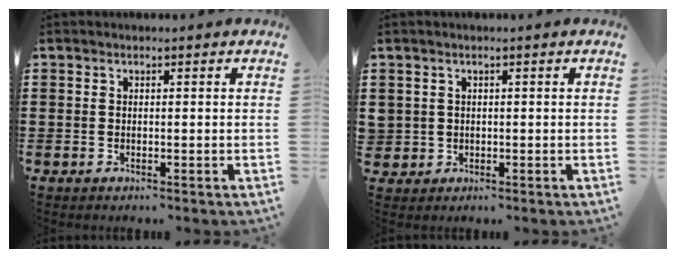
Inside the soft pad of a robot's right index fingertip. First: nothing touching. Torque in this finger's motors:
{"motor_torque": [1.09, 1.05, 0.06, 0.01]}